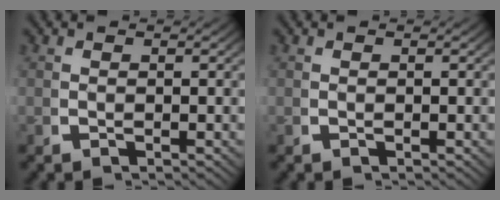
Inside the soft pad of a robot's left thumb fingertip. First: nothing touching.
{"total": 0.0}